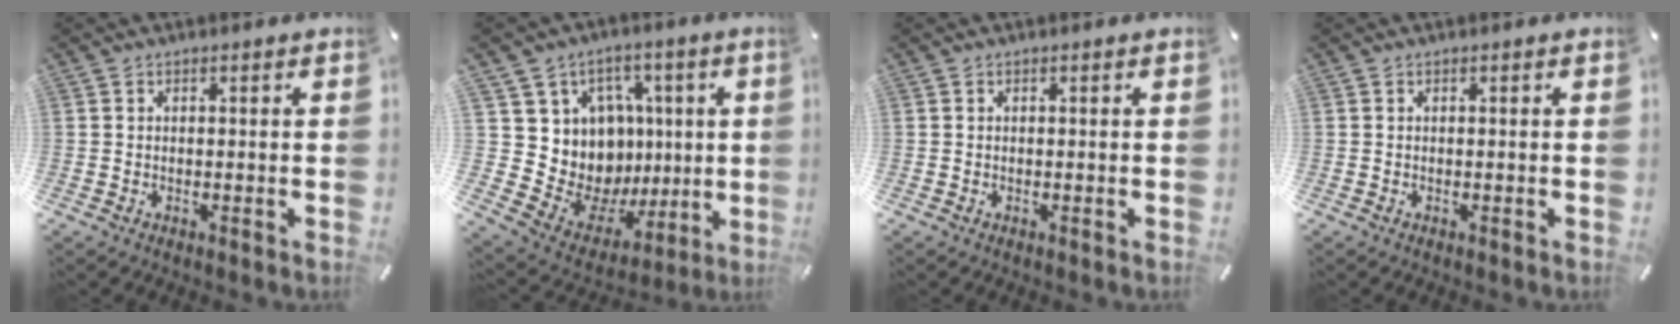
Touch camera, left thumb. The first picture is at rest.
{"total": 11.8, "force": [1.4, 11.6, 1.4], "torque": [-0.013, -0.041, 0.058]}
{"total": 0.0}
{"total": 0.0}